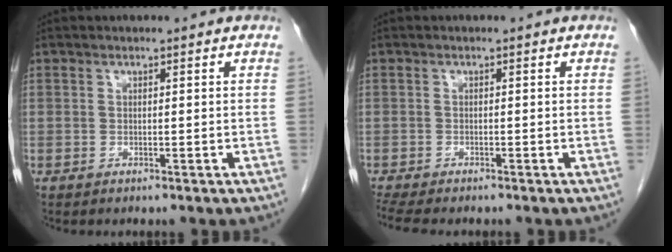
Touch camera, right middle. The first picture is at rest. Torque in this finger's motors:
{"motor_torque": [0.46, -0.32, 0.05, 0.05]}